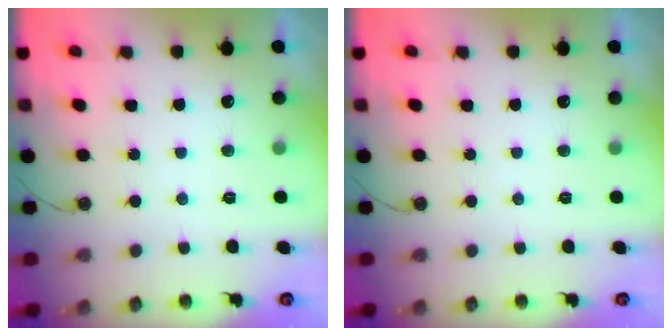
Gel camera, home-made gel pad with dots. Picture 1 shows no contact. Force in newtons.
{"total": 0.0}